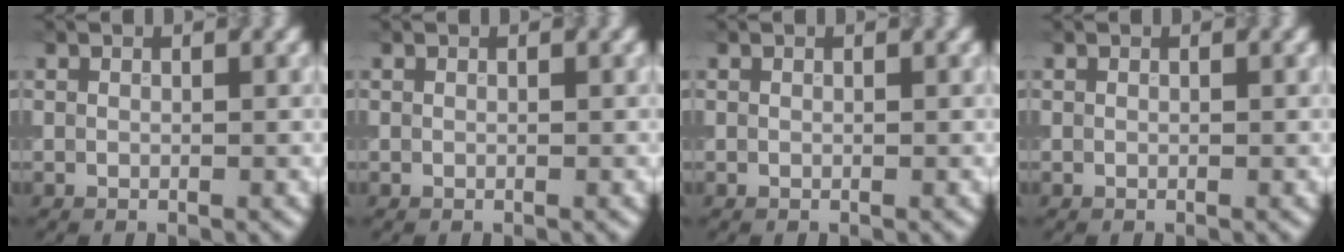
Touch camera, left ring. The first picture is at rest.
{"total": 0.0}
{"total": 0.0}
{"total": 0.0}